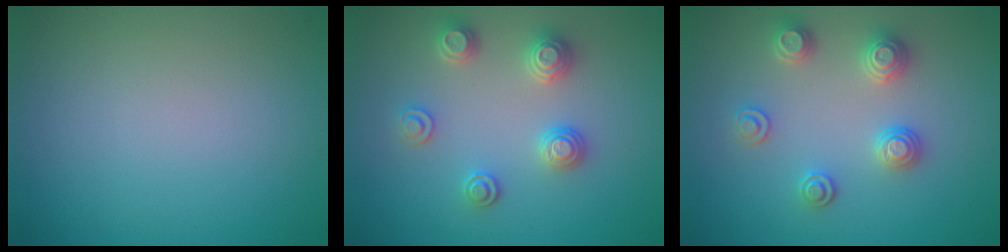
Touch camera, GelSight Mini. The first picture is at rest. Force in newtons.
{"total": 2.9, "press": 2.8, "slide": 0.6}
{"total": 2.9, "press": 2.8, "slide": 0.6}